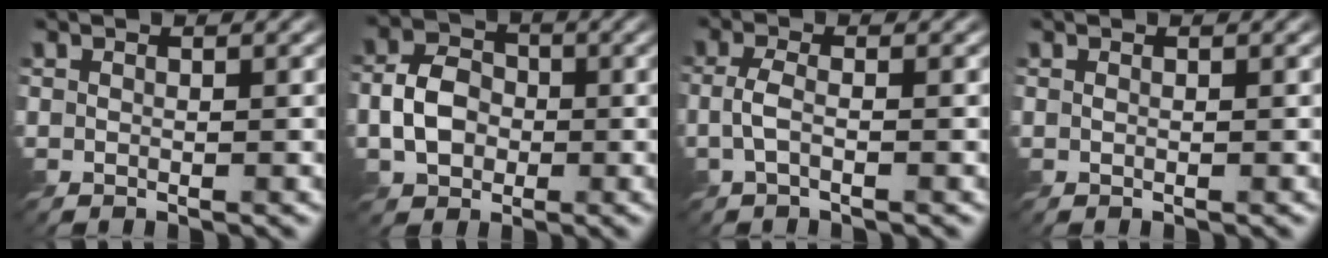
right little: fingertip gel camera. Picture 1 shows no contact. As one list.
[{"total": 4.3, "force": [-1.2, 3.3, 2.4], "torque": [-0.044, 0.005, -0.028]}, {"total": 2.1, "force": [-0.8, 0.7, 1.8], "torque": [-0.042, 0.000, -0.022]}, {"total": 0.0}]